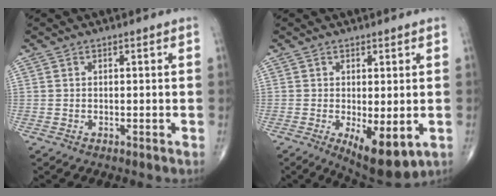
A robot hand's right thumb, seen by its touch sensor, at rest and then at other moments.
{"total": 9.1, "force": [-2.5, 3.5, 8.0], "torque": [-0.114, -0.021, -0.028]}